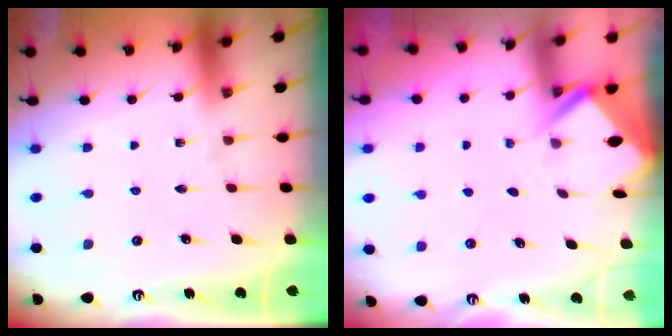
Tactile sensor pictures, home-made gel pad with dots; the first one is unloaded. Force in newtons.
{"total": 2.5, "press": 2.5, "slide": 0.2}